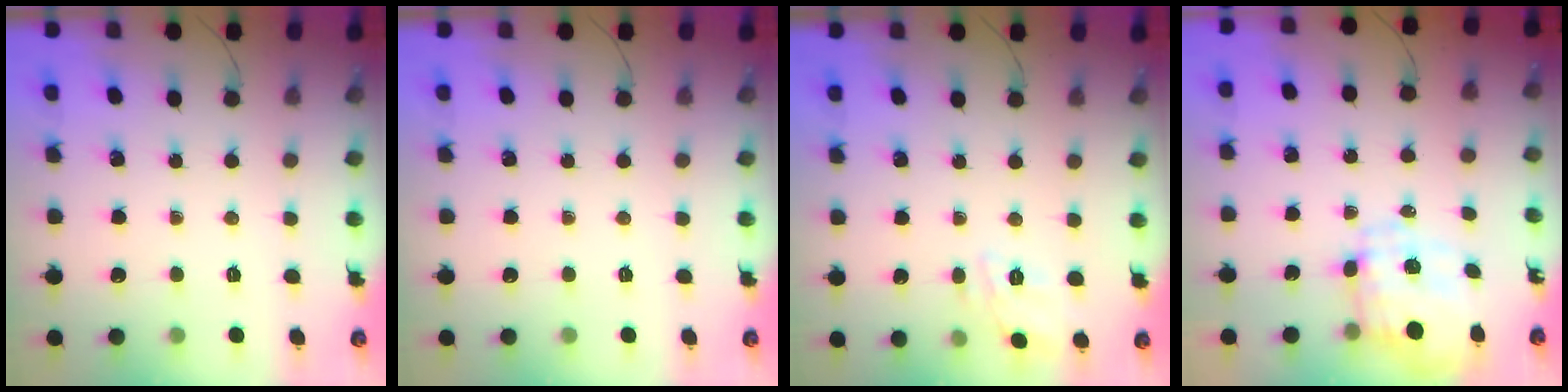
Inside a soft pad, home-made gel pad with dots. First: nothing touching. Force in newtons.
{"total": 0.0}
{"total": 6.1, "press": 5.9, "slide": 1.6}
{"total": 3.5, "press": 3.2, "slide": 1.4}